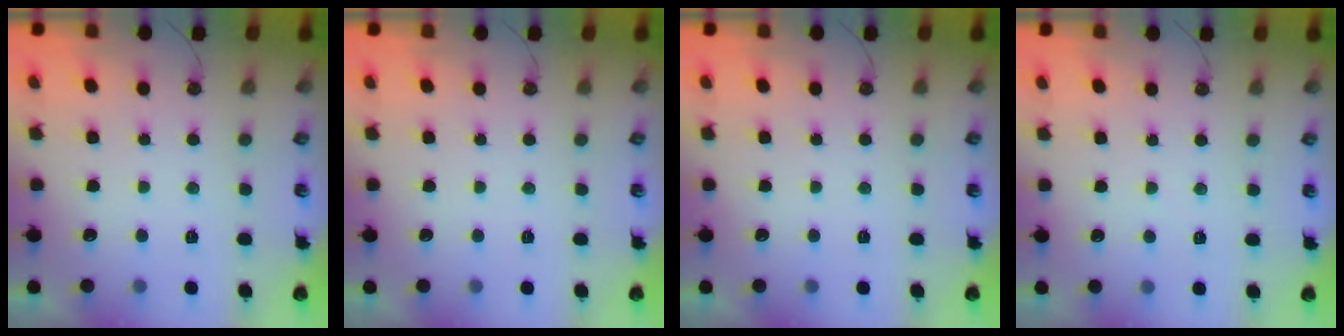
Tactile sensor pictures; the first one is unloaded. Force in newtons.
{"total": 0.0}
{"total": 0.0}
{"total": 2.8, "press": 2.7, "slide": 0.4}